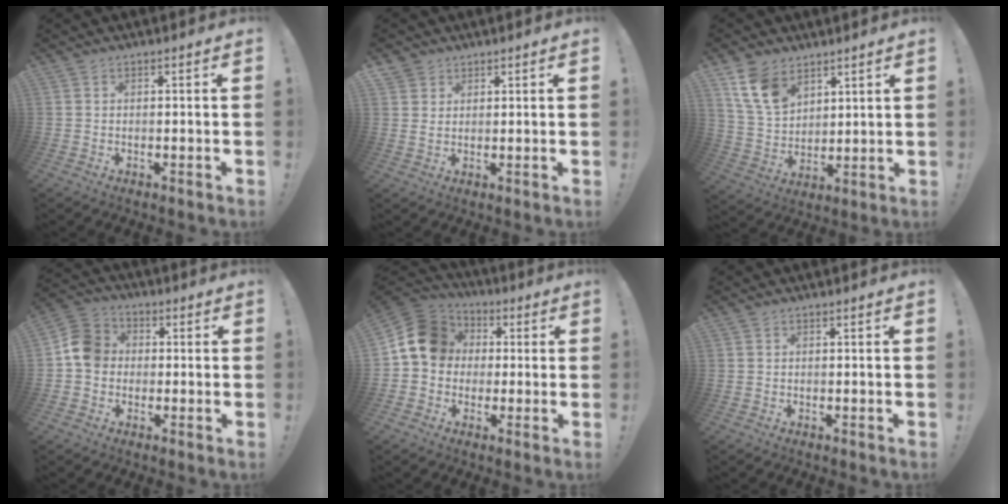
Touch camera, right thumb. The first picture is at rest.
{"total": 3.1, "force": [2.1, 2.2, 0.4], "torque": [0.001, -0.011, 0.038]}
{"total": 11.9, "force": [7.4, 7.6, 5.5], "torque": [-0.104, -0.033, 0.149]}
{"total": 9.3, "force": [-0.4, 8.1, 4.7], "torque": [-0.068, 0.023, -0.005]}
{"total": 13.9, "force": [2.2, 11.9, 6.8], "torque": [-0.109, 0.010, 0.049]}
{"total": 0.0}